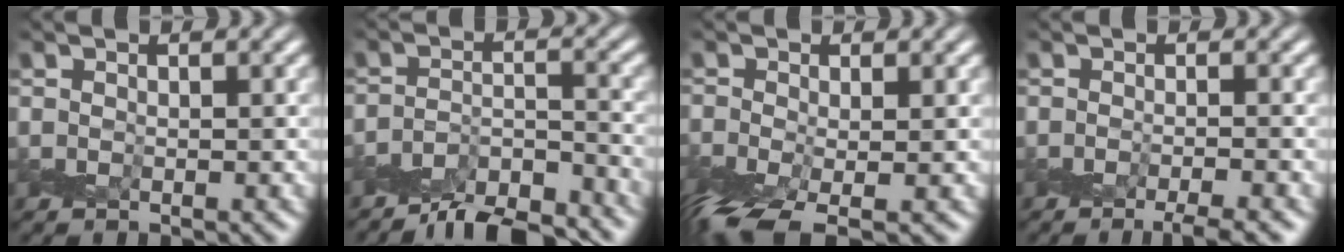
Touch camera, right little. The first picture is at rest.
{"total": 6.8, "force": [-6.3, 1.0, 2.2], "torque": [-0.035, -0.008, -0.108]}
{"total": 5.5, "force": [-3.3, 1.9, 4.0], "torque": [-0.092, -0.018, -0.068]}
{"total": 2.6, "force": [-2.1, -0.1, 1.6], "torque": [-0.023, -0.003, -0.040]}